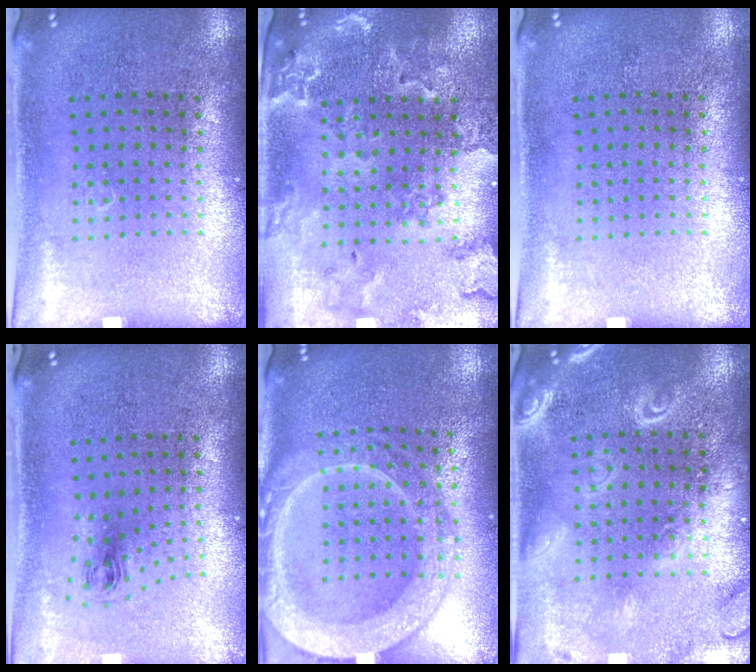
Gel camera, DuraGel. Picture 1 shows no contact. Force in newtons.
{"total": 1.8, "press": 1.8, "slide": 0.3}
{"total": 0.0}
{"total": 0.8, "press": 0.3, "slide": 0.7}
{"total": 4.1, "press": 4.1, "slide": 0.5}
{"total": 2.5, "press": 2.5, "slide": 0.2}